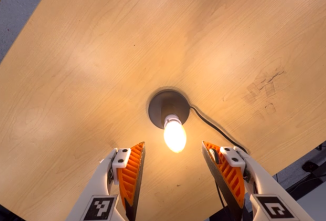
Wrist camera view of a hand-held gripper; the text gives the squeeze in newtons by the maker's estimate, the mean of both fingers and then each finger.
{"total": 0.0}